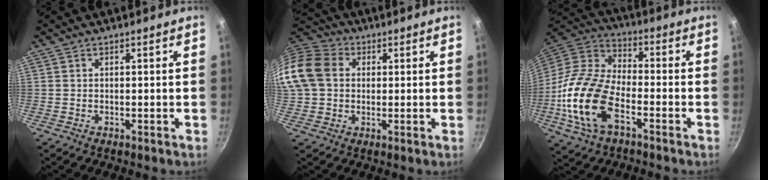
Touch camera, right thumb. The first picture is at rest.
{"total": 16.1, "force": [2.2, 13.1, 9.1], "torque": [-0.183, 0.033, 0.026]}
{"total": 19.1, "force": [-6.4, 10.1, 14.8], "torque": [-0.291, 0.036, -0.142]}